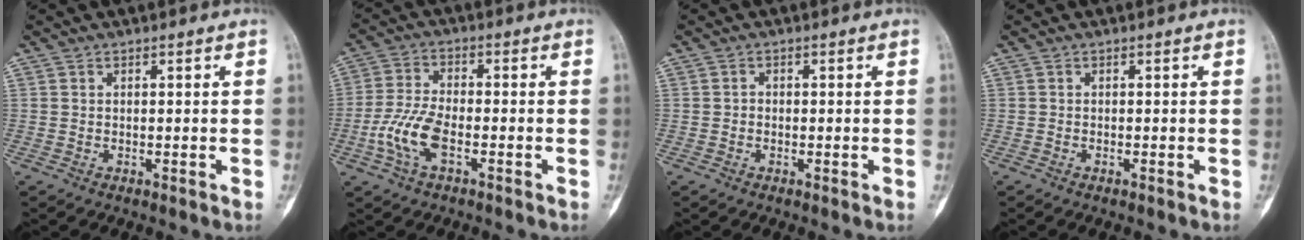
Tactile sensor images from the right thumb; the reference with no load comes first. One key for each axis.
{"total": 8.2, "fx": -2.9, "fy": 3.6, "fz": 6.8, "tx": -0.157, "ty": 0.017, "tz": -0.059}
{"total": 0.8, "fx": -0.3, "fy": 0.7, "fz": 0.3, "tx": 0.004, "ty": 0.003, "tz": -0.008}
{"total": 0.0}